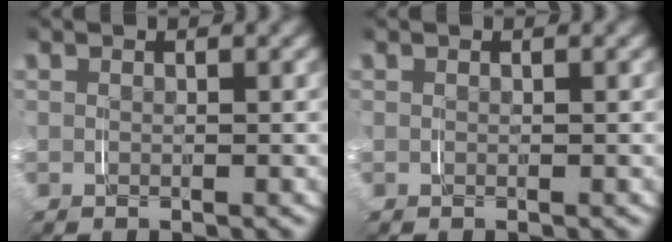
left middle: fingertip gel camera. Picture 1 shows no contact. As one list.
[{"total": 0.0}]